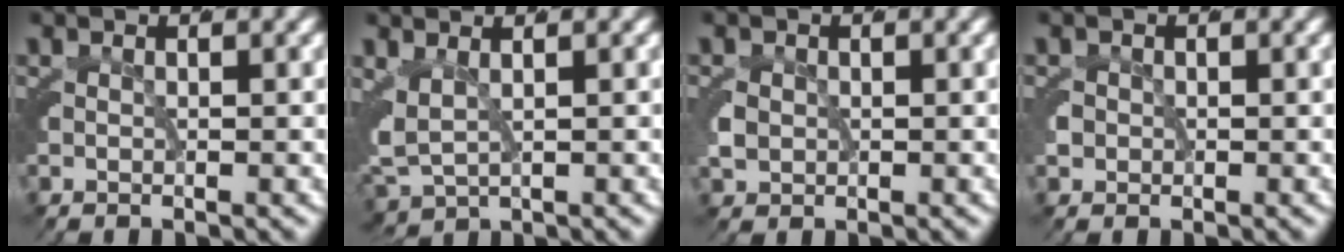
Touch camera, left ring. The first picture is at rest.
{"total": 4.2, "force": [0.7, 3.4, 2.5], "torque": [-0.078, -0.020, 0.023]}
{"total": 0.7, "force": [-0.4, 0.6, 0.1], "torque": [-0.021, -0.008, 0.002]}
{"total": 0.7, "force": [-0.4, 0.4, -0.2], "torque": [-0.013, -0.003, -0.003]}